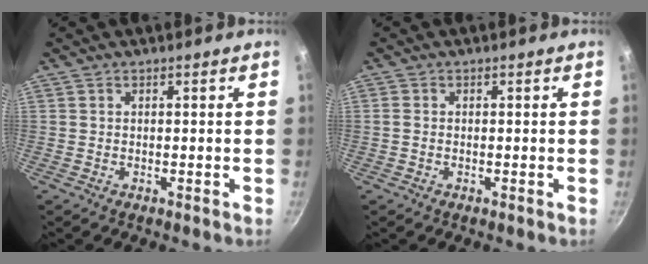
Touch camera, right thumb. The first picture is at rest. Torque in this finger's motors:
{"motor_torque": [-0.31, -0.32, 0.09, 0.41, -0.03]}